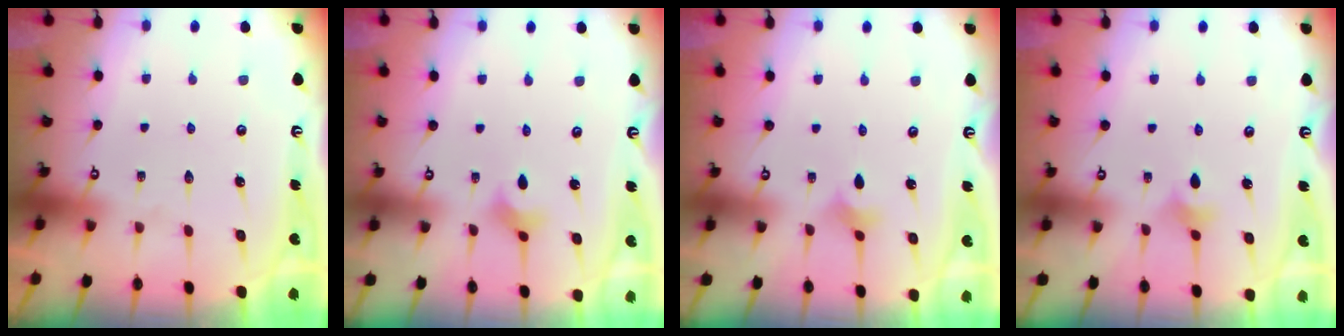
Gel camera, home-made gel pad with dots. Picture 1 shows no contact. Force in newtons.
{"total": 2.2, "press": 2.2, "slide": 0.2}
{"total": 2.4, "press": 2.4, "slide": 0.5}
{"total": 3.7, "press": 3.6, "slide": 0.9}